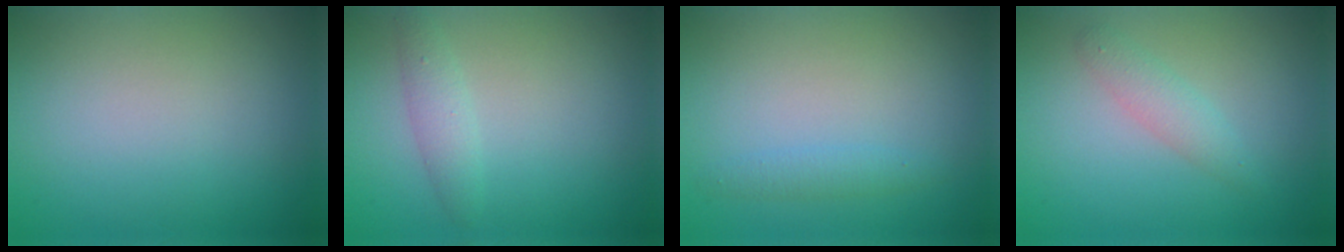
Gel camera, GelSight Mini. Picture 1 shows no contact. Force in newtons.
{"total": 1.7, "press": 1.7, "slide": 0.1}
{"total": 1.3, "press": 1.3, "slide": 0.0}
{"total": 1.9, "press": 1.9, "slide": 0.0}